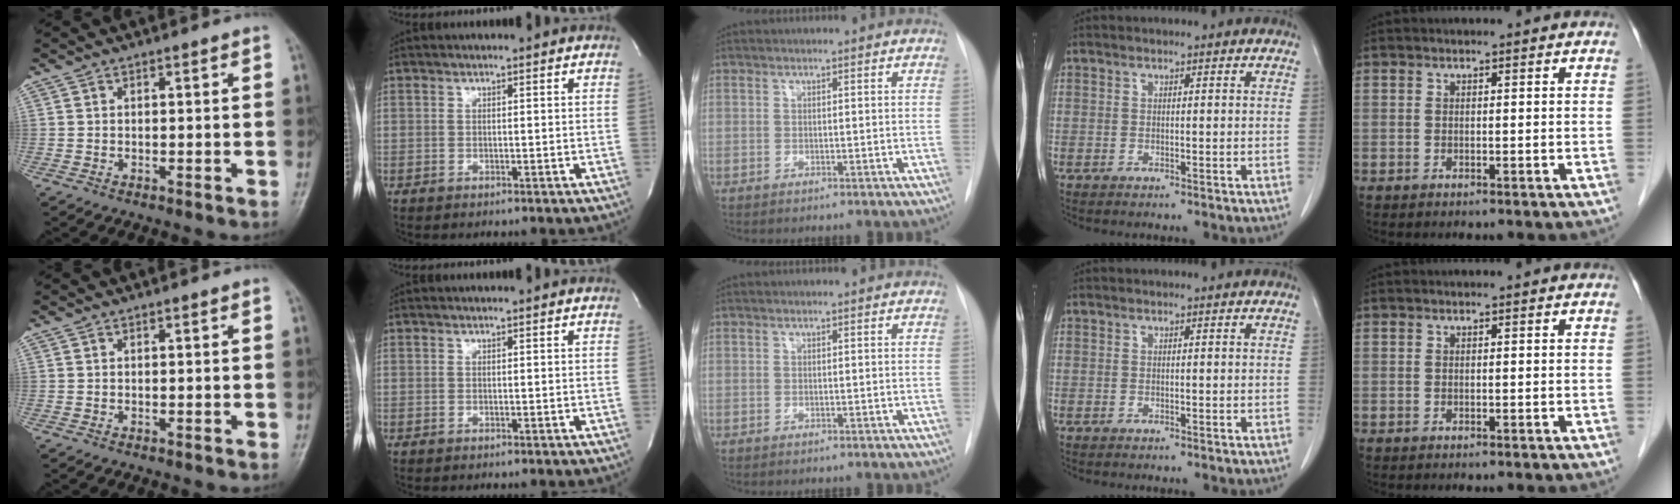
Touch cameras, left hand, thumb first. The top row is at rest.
{}